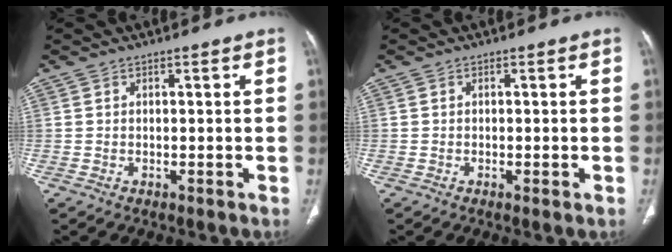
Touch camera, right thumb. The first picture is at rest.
{"total": 1.1, "force": [-0.4, 0.1, 1.0], "torque": [-0.017, -0.003, -0.004]}